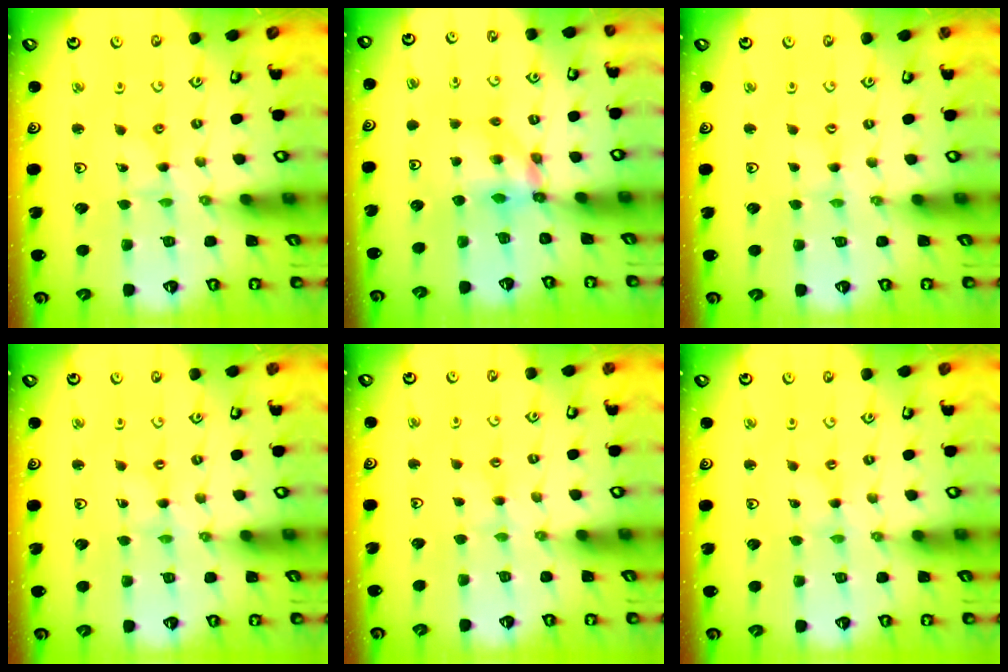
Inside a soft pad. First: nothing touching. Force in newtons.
{"total": 6.2, "press": 6.2, "slide": 0.6}
{"total": 0.0}
{"total": 0.0}
{"total": 2.1, "press": 2.0, "slide": 0.4}
{"total": 0.0}